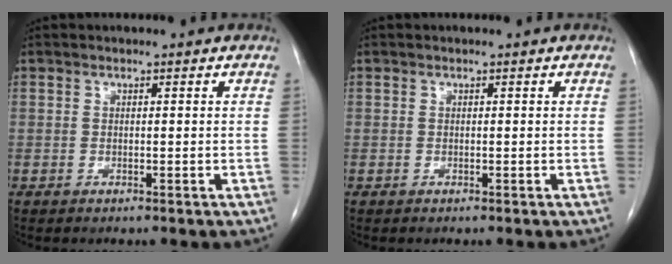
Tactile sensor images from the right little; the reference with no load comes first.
{"total": 0.0}